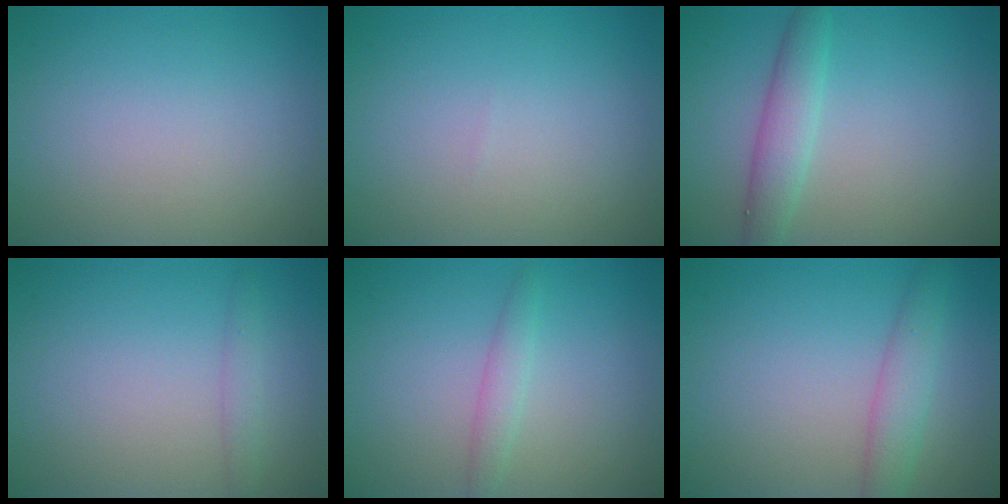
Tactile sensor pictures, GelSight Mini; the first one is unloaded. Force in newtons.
{"total": 0.0}
{"total": 2.9, "press": 2.9, "slide": 0.1}
{"total": 1.1, "press": 1.1, "slide": 0.1}
{"total": 1.6, "press": 1.6, "slide": 0.0}
{"total": 2.7, "press": 2.7, "slide": 0.1}